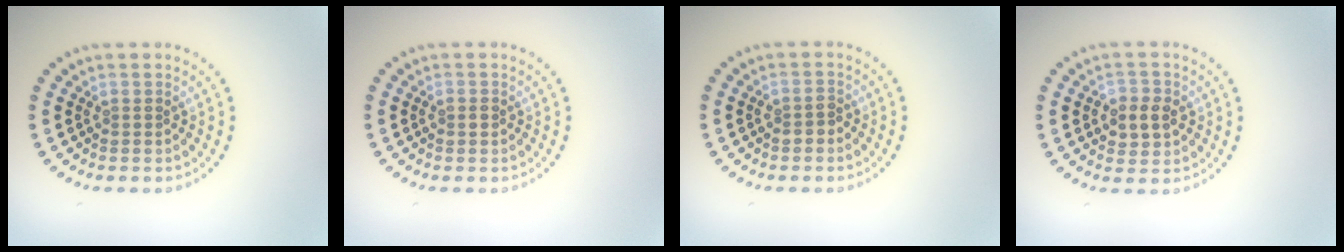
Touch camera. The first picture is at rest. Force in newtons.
{"total": 1.2, "press": 1.2, "slide": 0.2}
{"total": 1.4, "press": 1.3, "slide": 0.5}
{"total": 2.9, "press": 2.8, "slide": 0.5}